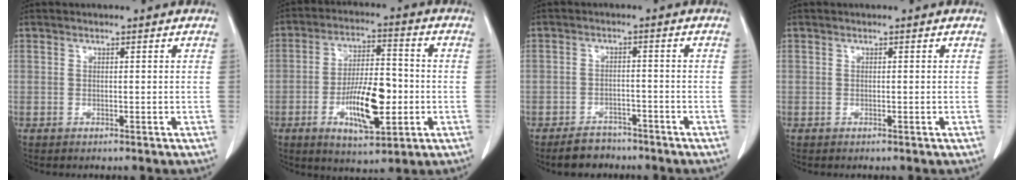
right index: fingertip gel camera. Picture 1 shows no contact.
{"total": 12.0, "force": [-3.0, 3.9, 10.9], "torque": [-0.196, 0.001, -0.047]}
{"total": 4.6, "force": [-3.7, 2.5, 0.9], "torque": [-0.018, 0.005, -0.058]}
{"total": 0.0}